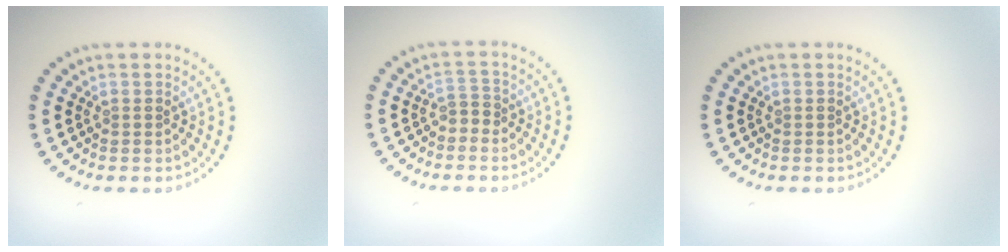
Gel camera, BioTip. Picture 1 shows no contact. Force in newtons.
{"total": 1.2, "press": 0.9, "slide": 0.8}
{"total": 0.0}